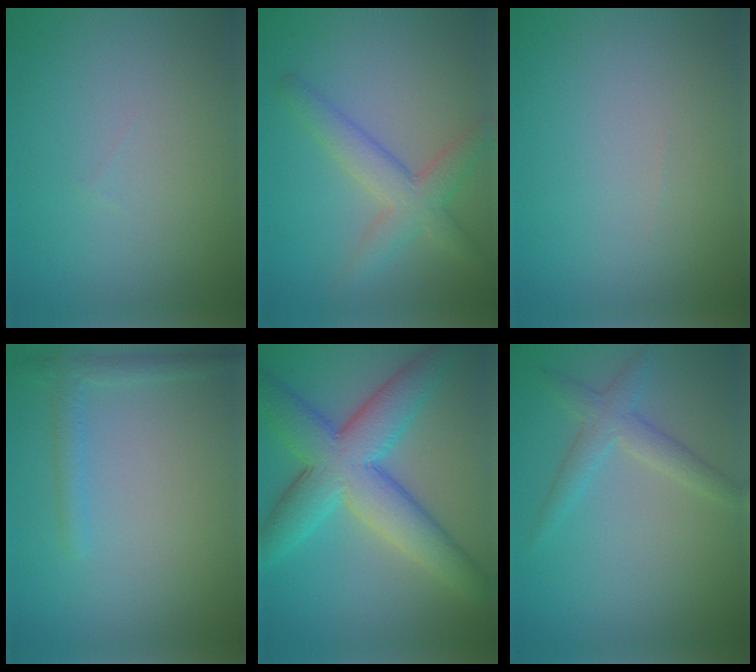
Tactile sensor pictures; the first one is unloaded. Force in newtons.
{"total": 4.0, "press": 4.0, "slide": 0.1}
{"total": 0.0}
{"total": 1.9, "press": 1.8, "slide": 0.2}
{"total": 9.3, "press": 9.3, "slide": 0.3}
{"total": 2.6, "press": 2.6, "slide": 0.1}